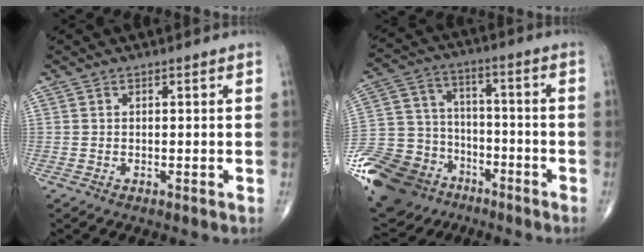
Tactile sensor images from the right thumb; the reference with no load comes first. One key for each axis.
{"total": 24.5, "fx": -13.5, "fy": 17.4, "fz": 10.8, "tx": -0.249, "ty": 0.064, "tz": -0.230}